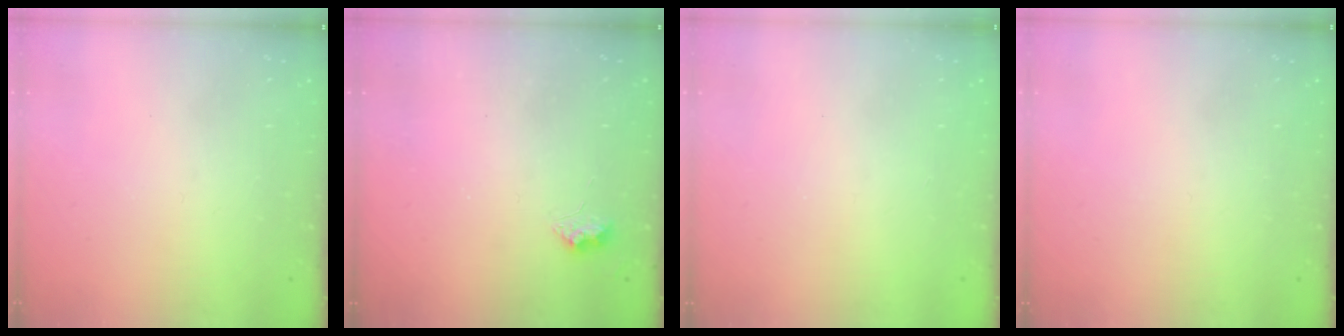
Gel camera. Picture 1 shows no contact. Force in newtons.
{"total": 5.9, "press": 5.9, "slide": 0.7}
{"total": 0.7, "press": 0.7, "slide": 0.2}
{"total": 0.0}